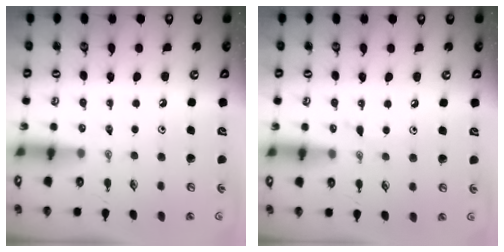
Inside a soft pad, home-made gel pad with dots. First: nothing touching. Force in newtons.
{"total": 5.6, "press": 5.6, "slide": 0.7}